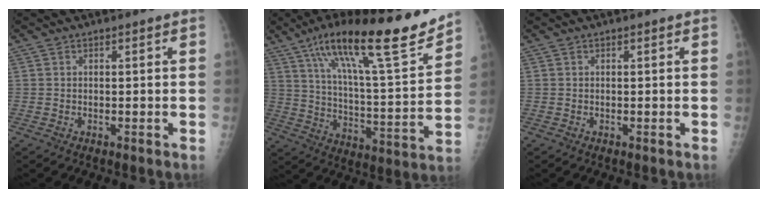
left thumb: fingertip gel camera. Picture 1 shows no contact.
{"total": 24.5, "force": [16.7, 4.3, 17.4], "torque": [-0.257, -0.059, 0.274]}
{"total": 0.0}